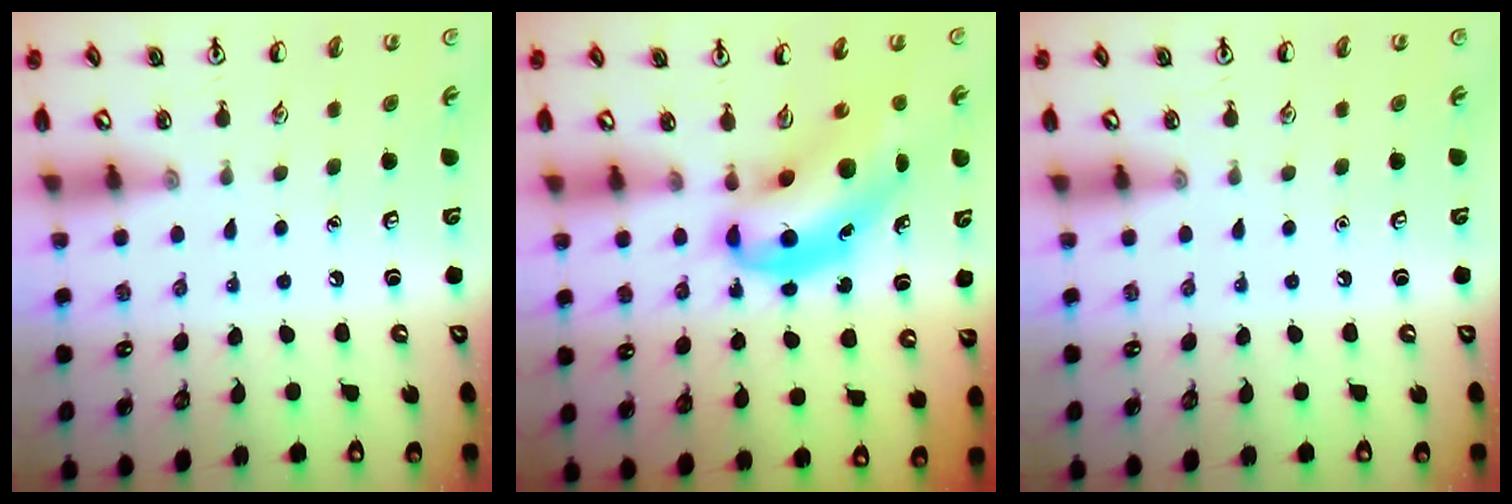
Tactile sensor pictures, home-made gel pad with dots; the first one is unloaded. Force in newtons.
{"total": 9.0, "press": 8.7, "slide": 2.4}
{"total": 0.0}